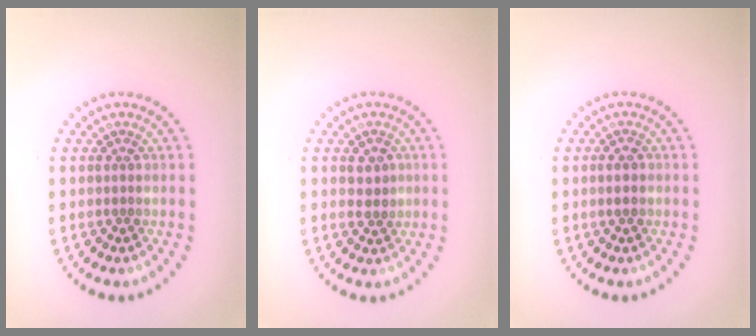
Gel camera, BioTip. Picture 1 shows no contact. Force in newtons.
{"total": 1.8, "press": 1.8, "slide": 0.4}
{"total": 1.7, "press": 1.7, "slide": 0.1}